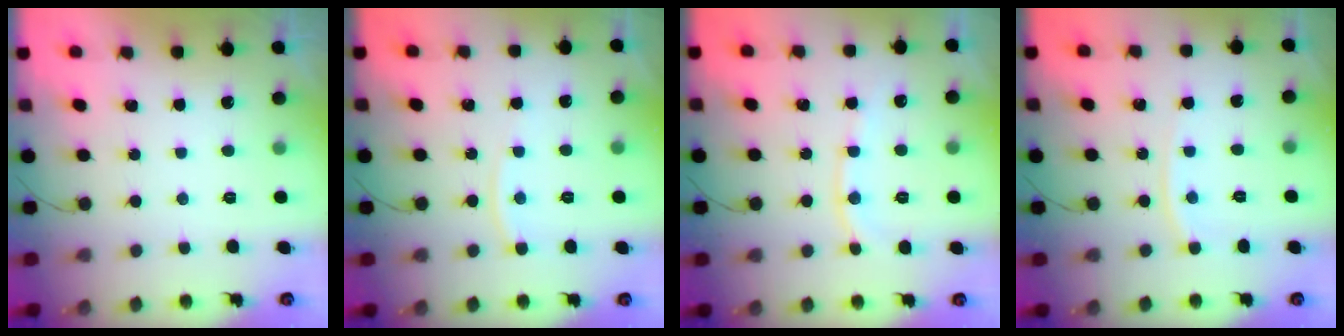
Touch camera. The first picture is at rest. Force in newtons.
{"total": 5.3, "press": 5.3, "slide": 0.5}
{"total": 7.7, "press": 7.6, "slide": 1.1}
{"total": 4.1, "press": 4.0, "slide": 0.6}